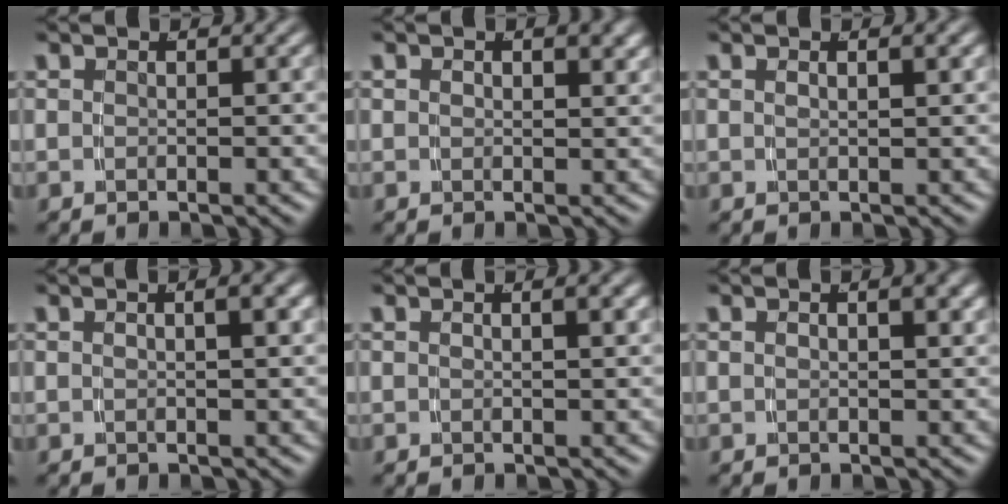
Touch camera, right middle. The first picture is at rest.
{"total": 1.0, "force": [0.6, 0.2, 0.7], "torque": [-0.010, -0.004, 0.014]}
{"total": 1.1, "force": [0.2, -0.7, 0.7], "torque": [-0.005, 0.001, 0.010]}
{"total": 1.4, "force": [0.1, -0.6, 1.3], "torque": [-0.015, 0.004, 0.007]}
{"total": 0.9, "force": [0.1, -0.6, 0.7], "torque": [-0.010, 0.000, 0.008]}
{"total": 1.1, "force": [0.2, -0.3, 1.0], "torque": [-0.014, 0.000, 0.009]}